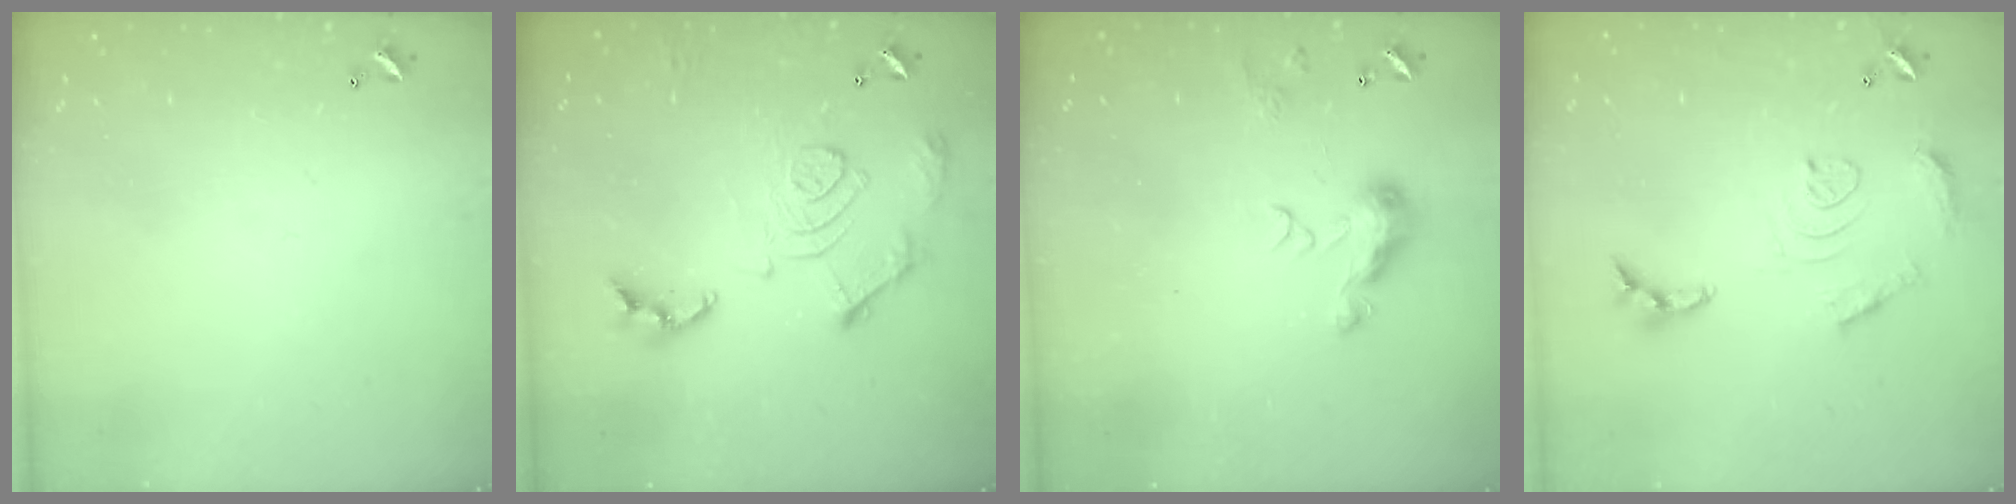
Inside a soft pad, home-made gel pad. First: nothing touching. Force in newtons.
{"total": 16.8, "press": 16.7, "slide": 1.6}
{"total": 7.3, "press": 7.3, "slide": 1.0}
{"total": 12.6, "press": 12.5, "slide": 1.3}